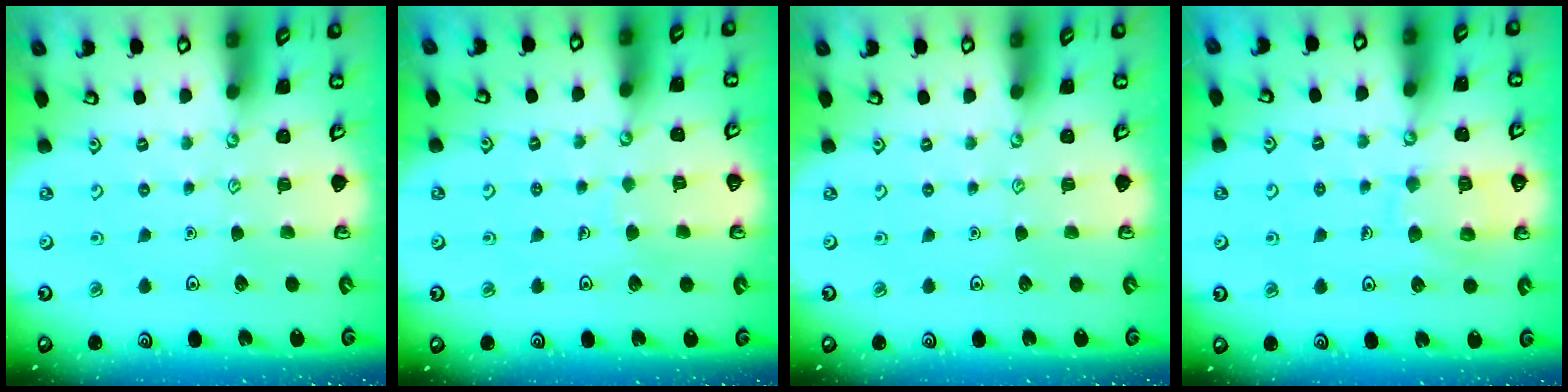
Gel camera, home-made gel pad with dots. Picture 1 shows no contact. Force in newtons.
{"total": 2.3, "press": 2.3, "slide": 0.1}
{"total": 0.0}
{"total": 9.9, "press": 9.8, "slide": 1.0}